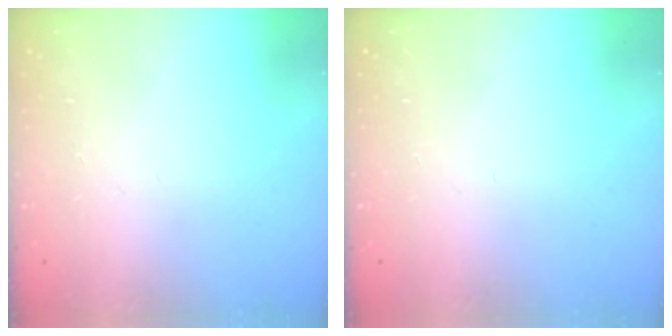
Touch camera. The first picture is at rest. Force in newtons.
{"total": 0.0}